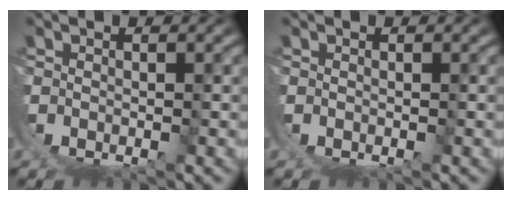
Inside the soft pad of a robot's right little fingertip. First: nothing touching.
{"total": 0.0}